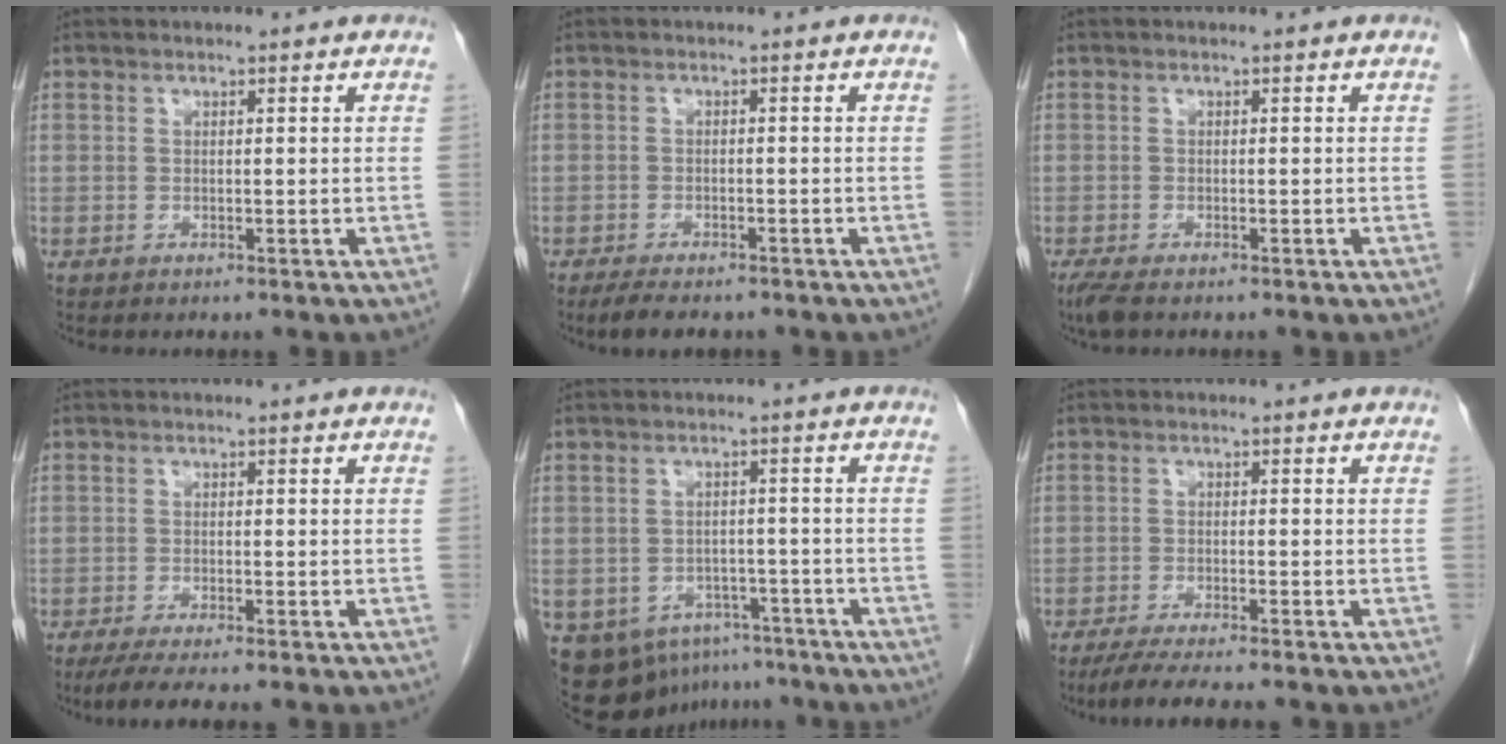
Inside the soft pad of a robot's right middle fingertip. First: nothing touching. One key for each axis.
{"total": 5.6, "fx": -4.5, "fy": 1.7, "fz": 2.8, "tx": -0.042, "ty": -0.009, "tz": -0.066}
{"total": 2.9, "fx": -2.2, "fy": 0.7, "fz": 1.8, "tx": -0.041, "ty": -0.011, "tz": -0.038}
{"total": 5.1, "fx": -4.0, "fy": 0.3, "fz": 3.2, "tx": -0.049, "ty": -0.011, "tz": -0.062}
{"total": 11.5, "fx": -7.4, "fy": 7.9, "fz": 3.8, "tx": -0.076, "ty": 0.007, "tz": -0.093}
{"total": 6.6, "fx": -5.5, "fy": -0.1, "fz": 3.6, "tx": -0.054, "ty": -0.018, "tz": -0.088}